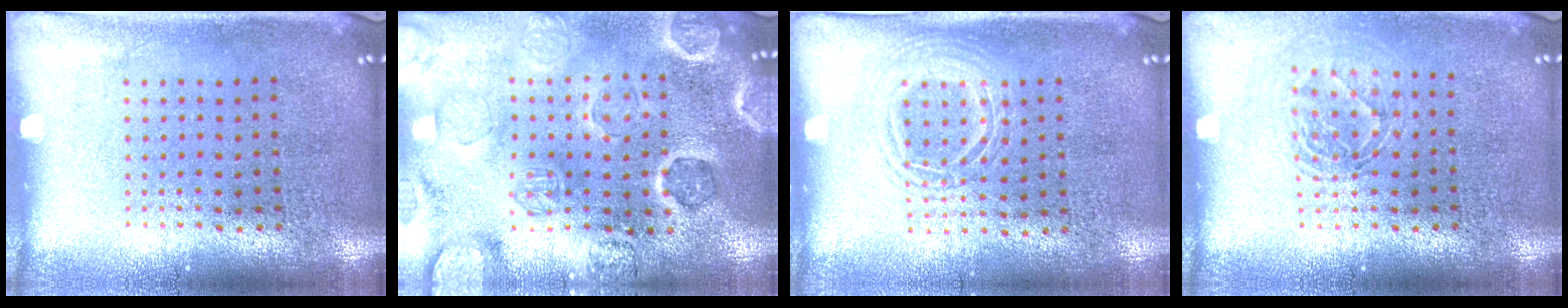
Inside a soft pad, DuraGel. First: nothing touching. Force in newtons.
{"total": 2.5, "press": 2.5, "slide": 0.4}
{"total": 1.3, "press": 1.3, "slide": 0.4}
{"total": 1.3, "press": 1.1, "slide": 0.6}